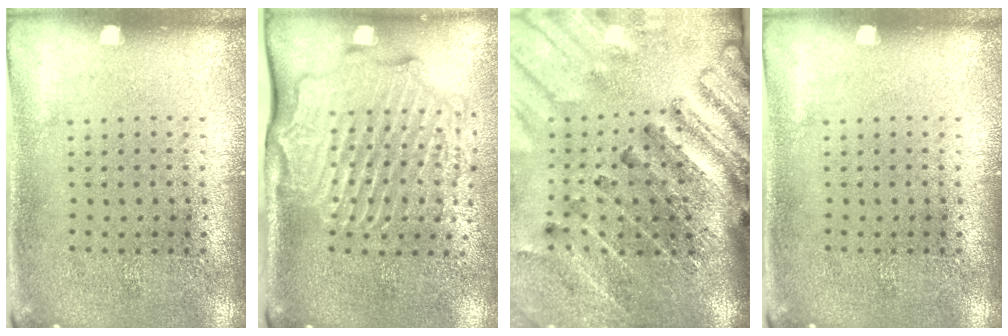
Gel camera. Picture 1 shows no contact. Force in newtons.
{"total": 2.7, "press": 2.2, "slide": 1.7}
{"total": 3.5, "press": 2.9, "slide": 1.9}
{"total": 0.0}